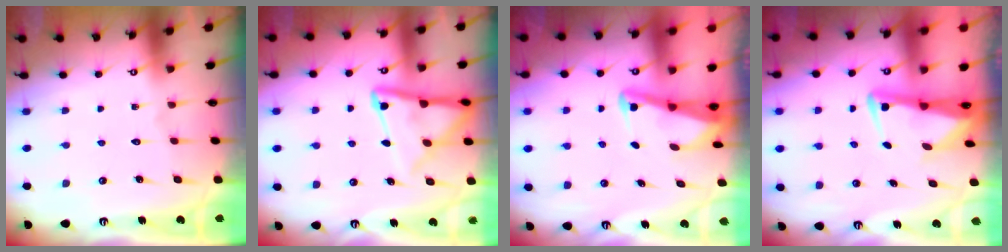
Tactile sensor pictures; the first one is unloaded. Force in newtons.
{"total": 10.4, "press": 10.3, "slide": 1.0}
{"total": 3.0, "press": 3.0, "slide": 0.4}
{"total": 4.8, "press": 4.8, "slide": 0.8}